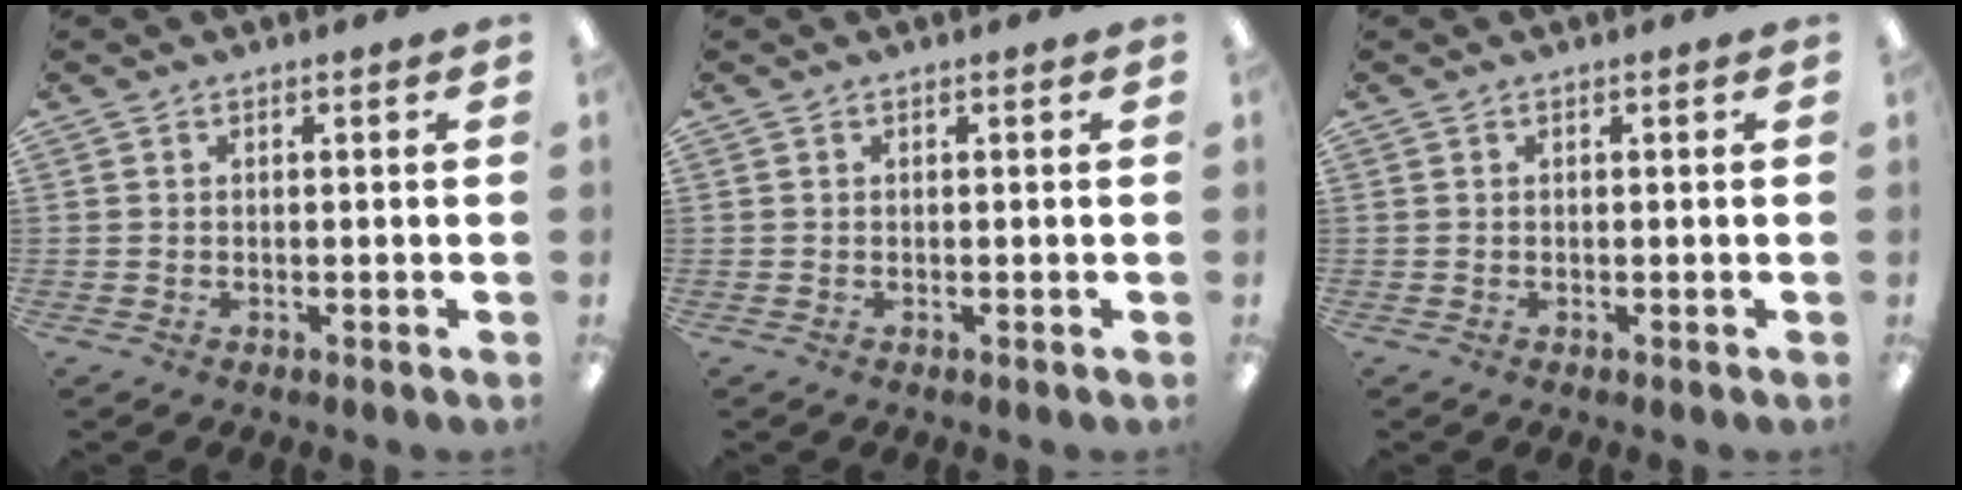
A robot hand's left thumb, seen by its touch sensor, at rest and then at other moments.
{"total": 0.0}
{"total": 0.0}